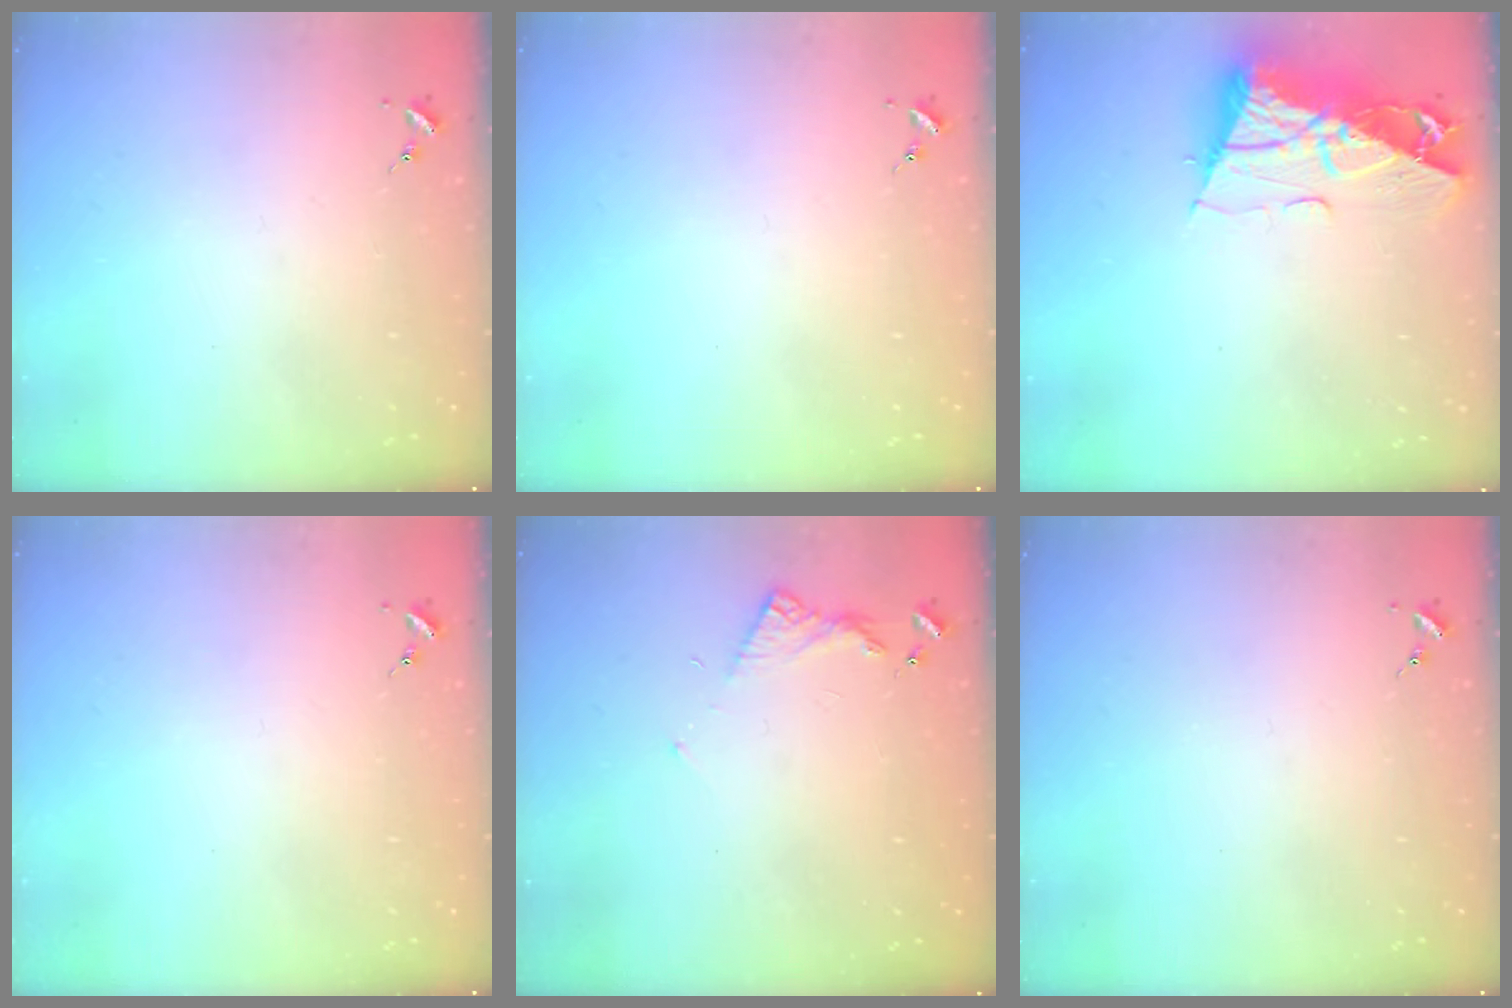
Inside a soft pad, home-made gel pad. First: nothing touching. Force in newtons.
{"total": 0.0}
{"total": 12.1, "press": 12.0, "slide": 1.2}
{"total": 0.0}
{"total": 5.2, "press": 5.2, "slide": 0.5}
{"total": 0.0}